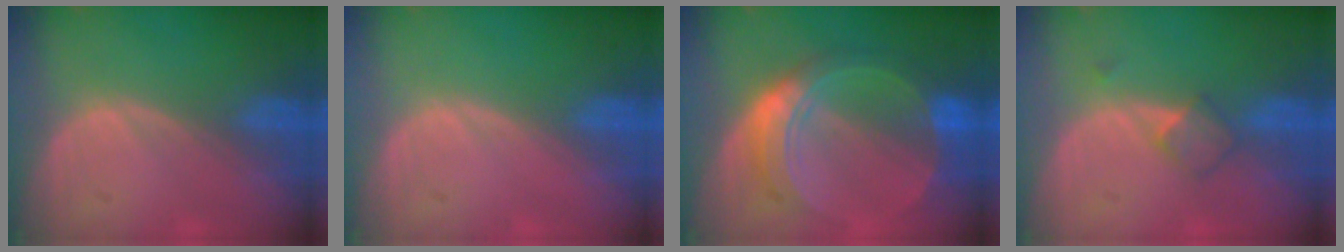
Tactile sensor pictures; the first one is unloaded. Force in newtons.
{"total": 0.0}
{"total": 8.5, "press": 8.5, "slide": 0.6}
{"total": 3.0, "press": 2.7, "slide": 1.2}